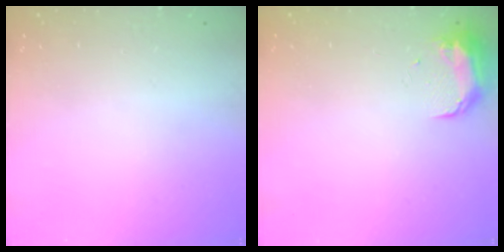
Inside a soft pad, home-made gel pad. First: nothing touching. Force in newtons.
{"total": 9.4, "press": 9.4, "slide": 0.4}